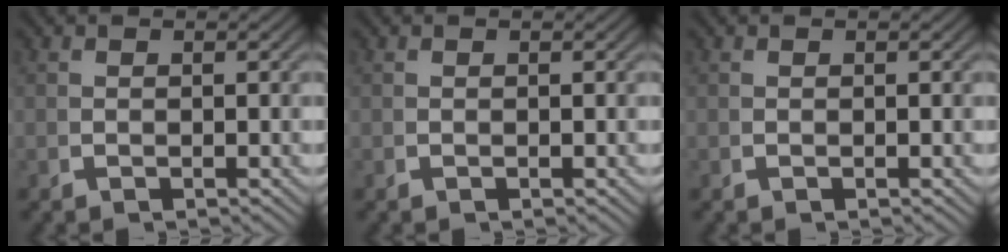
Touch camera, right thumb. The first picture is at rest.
{"total": 0.0}
{"total": 0.0}